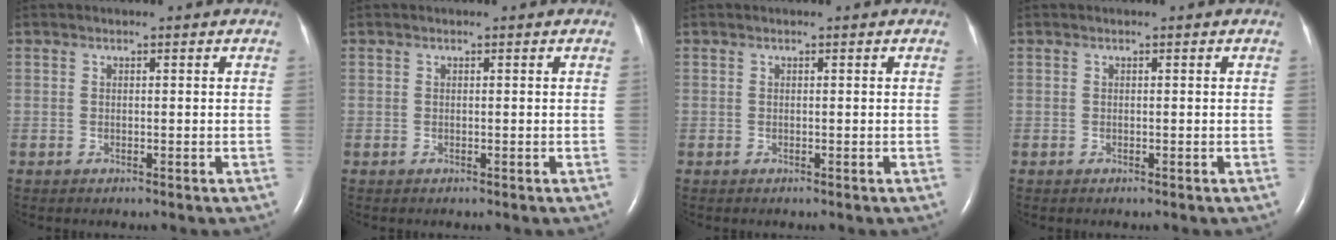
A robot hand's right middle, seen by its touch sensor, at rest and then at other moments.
{"total": 0.0}
{"total": 0.0}
{"total": 0.0}